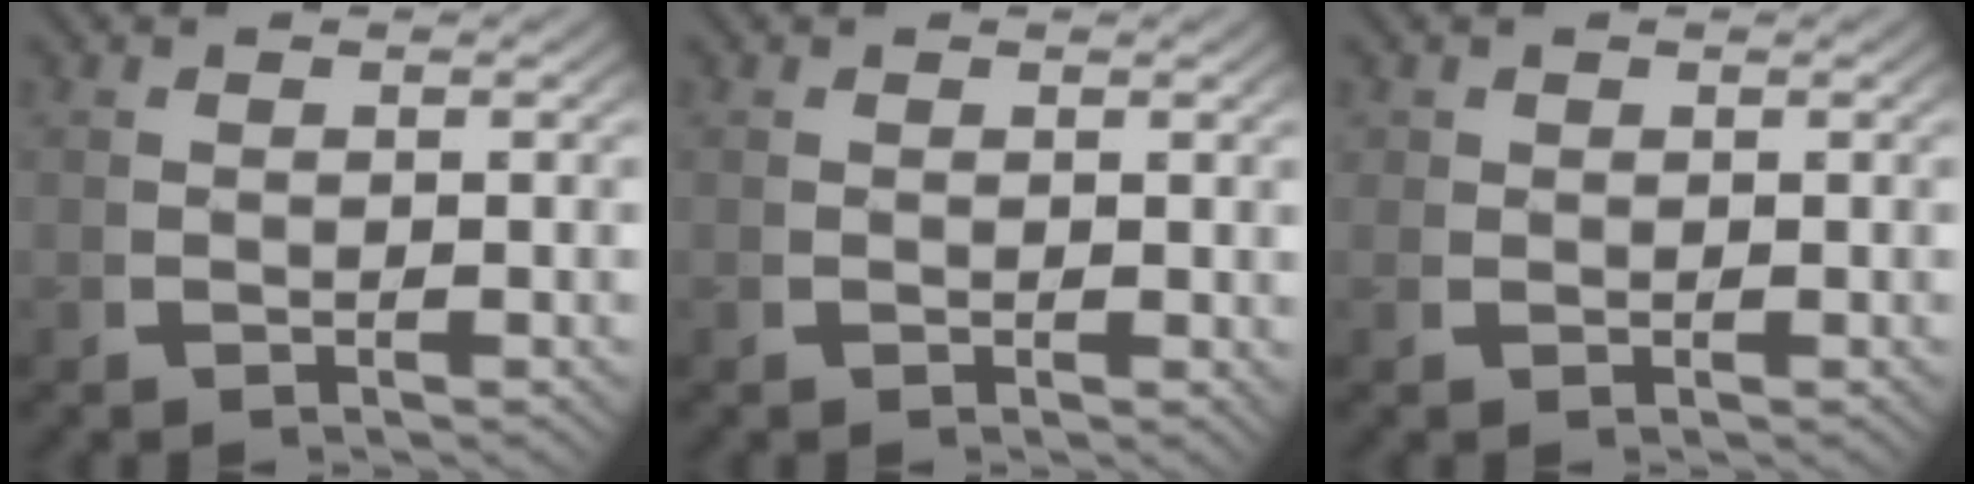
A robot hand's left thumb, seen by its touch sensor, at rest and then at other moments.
{"total": 0.6, "force": [0.4, 0.3, 0.3], "torque": [-0.001, -0.003, 0.007]}
{"total": 1.0, "force": [0.6, 0.8, 0.2], "torque": [-0.004, -0.008, 0.015]}